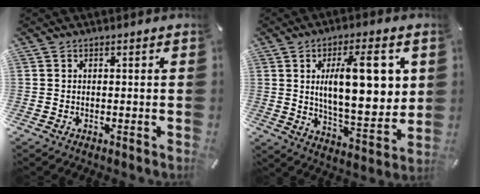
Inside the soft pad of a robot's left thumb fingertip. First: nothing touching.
{"total": 18.4, "force": [5.1, 7.2, 16.1], "torque": [-0.251, -0.010, 0.075]}